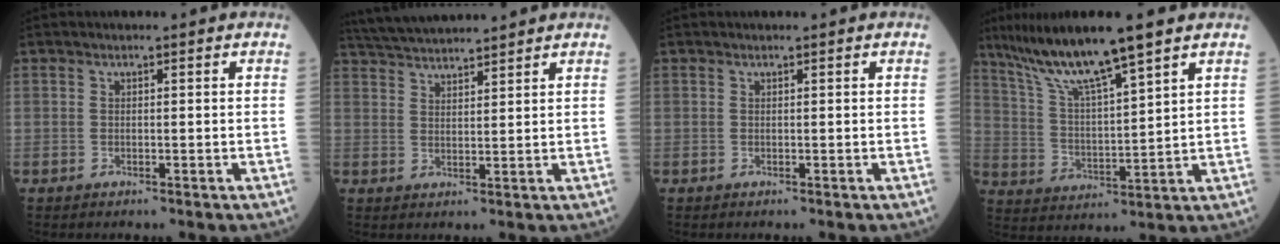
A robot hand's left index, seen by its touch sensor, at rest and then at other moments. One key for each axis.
{"total": 9.0, "fx": 8.5, "fy": 0.2, "fz": 3.0, "tx": -0.065, "ty": 0.036, "tz": 0.147}
{"total": 0.0}
{"total": 12.2, "fx": 9.3, "fy": -0.1, "fz": 8.0, "tx": -0.155, "ty": 0.008, "tz": 0.175}